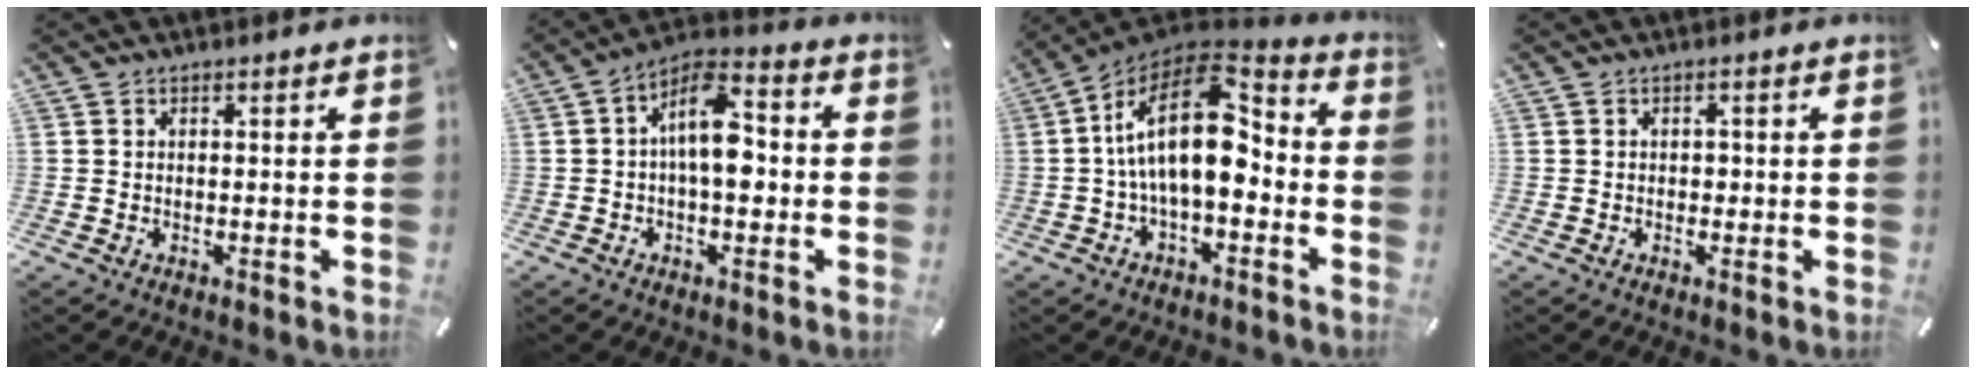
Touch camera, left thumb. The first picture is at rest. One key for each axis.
{"total": 11.3, "fx": -0.3, "fy": 5.9, "fz": 9.6, "tx": -0.171, "ty": 0.001, "tz": -0.005}
{"total": 18.8, "fx": 0.7, "fy": 9.8, "fz": 16.0, "tx": -0.305, "ty": -0.002, "tz": 0.011}
{"total": 1.0, "fx": -0.2, "fy": 0.8, "fz": 0.5, "tx": -0.010, "ty": 0.005, "tz": -0.005}